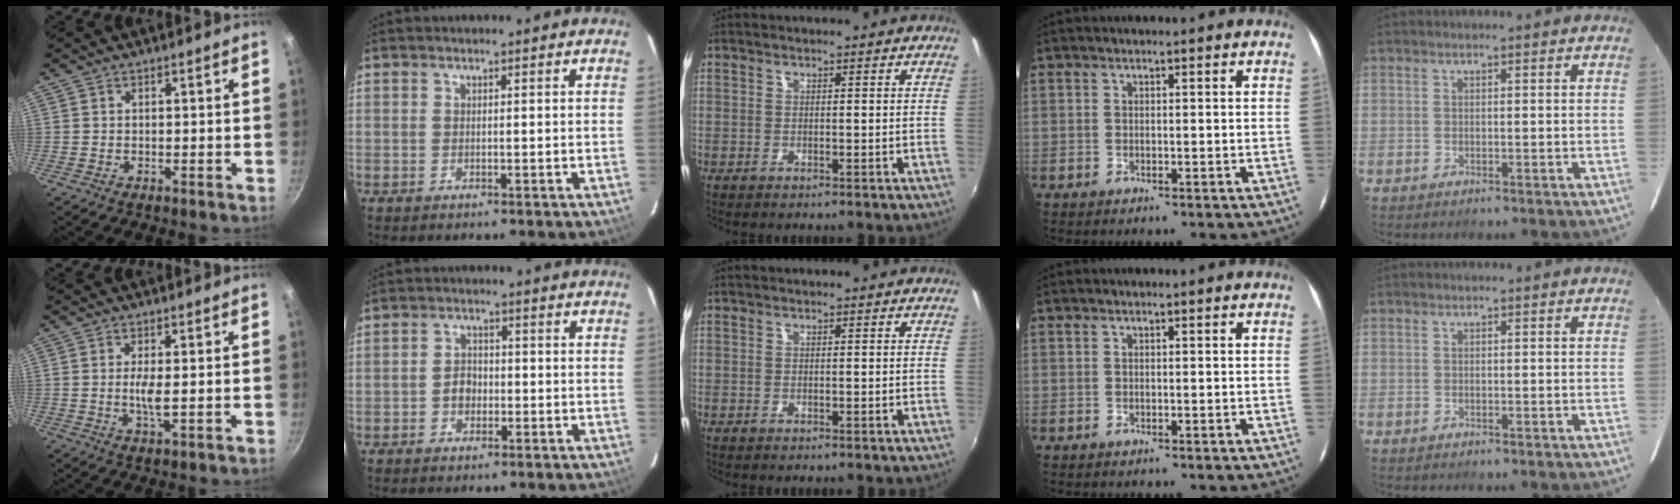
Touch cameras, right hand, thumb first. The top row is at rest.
{"thumb": {"total": 3.4, "force": [0.0, 0.7, 3.3], "torque": [-0.072, -0.005, -0.001]}, "index": {"total": 3.1, "force": [-1.0, 2.6, 1.4], "torque": [-0.026, 0.011, -0.013]}}